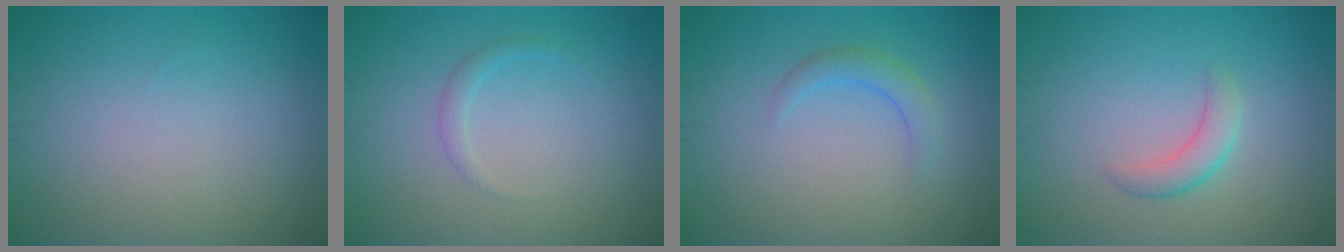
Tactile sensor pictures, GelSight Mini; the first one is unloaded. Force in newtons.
{"total": 1.0, "press": 1.0, "slide": 0.1}
{"total": 1.8, "press": 1.8, "slide": 0.2}
{"total": 2.0, "press": 1.9, "slide": 0.2}